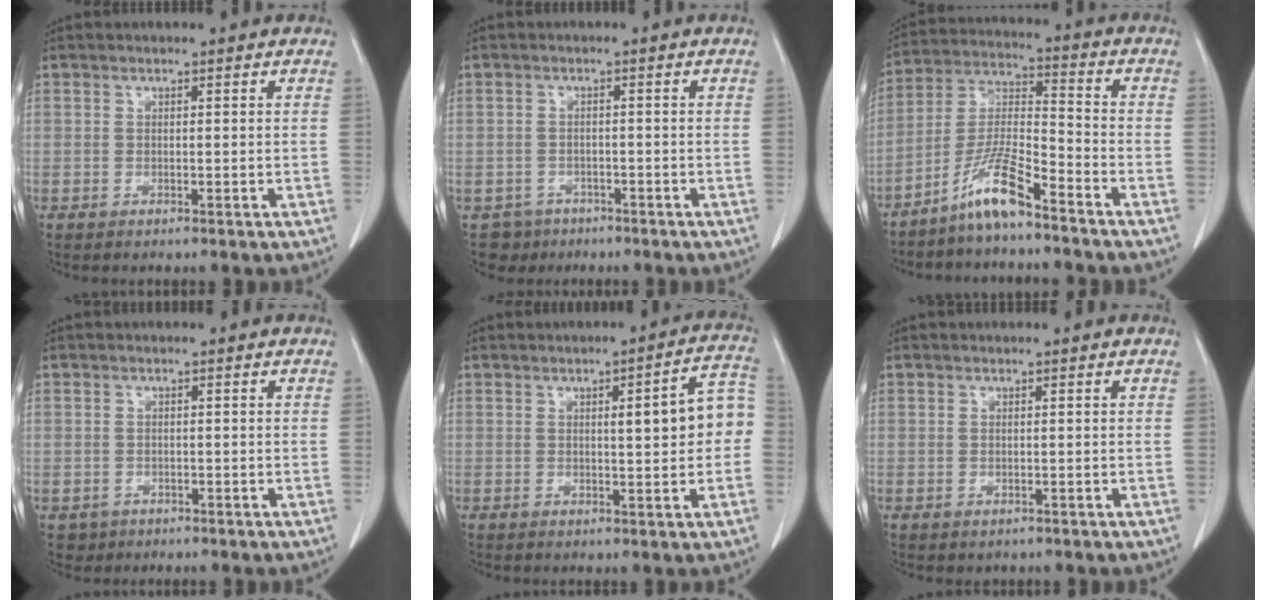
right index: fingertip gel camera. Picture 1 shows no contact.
{"total": 3.6, "force": [-2.2, 2.8, -0.6], "torque": [0.012, 0.009, -0.034]}
{"total": 9.0, "force": [-6.6, 0.7, 6.1], "torque": [-0.134, -0.007, -0.131]}
{"total": 2.3, "force": [-1.0, 2.1, 0.0], "torque": [0.001, 0.007, -0.011]}
{"total": 8.0, "force": [0.4, 1.4, 7.8], "torque": [-0.096, 0.026, 0.003]}
{"total": 0.7, "force": [-0.3, 0.6, 0.0], "torque": [-0.004, 0.002, -0.002]}